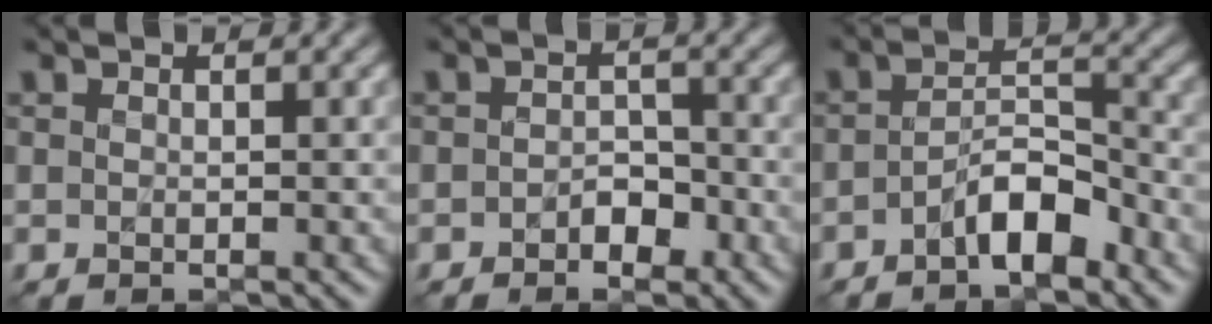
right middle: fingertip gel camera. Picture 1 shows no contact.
{"total": 2.0, "force": [-1.0, 1.3, 1.1], "torque": [-0.018, 0.004, -0.018]}
{"total": 3.9, "force": [-2.3, 1.4, 2.8], "torque": [-0.048, 0.012, -0.043]}